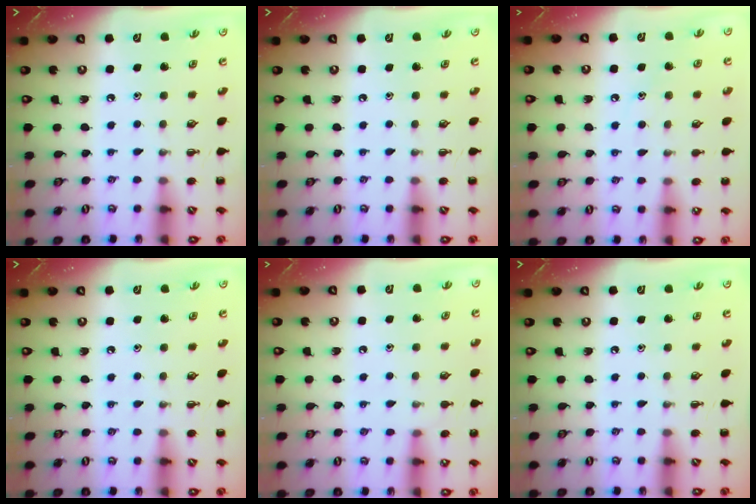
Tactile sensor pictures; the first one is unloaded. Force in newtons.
{"total": 0.0}
{"total": 8.1, "press": 7.9, "slide": 1.8}
{"total": 3.6, "press": 3.4, "slide": 1.3}
{"total": 6.3, "press": 6.0, "slide": 2.0}
{"total": 0.0}